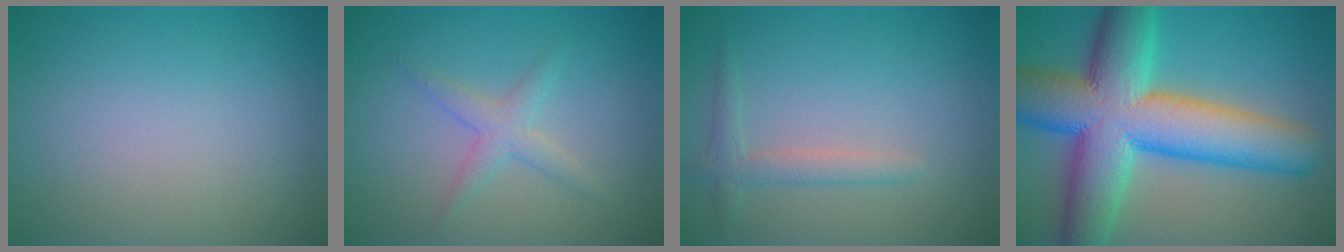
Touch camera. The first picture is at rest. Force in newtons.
{"total": 2.0, "press": 2.0, "slide": 0.0}
{"total": 1.9, "press": 1.9, "slide": 0.0}
{"total": 14.0, "press": 14.0, "slide": 0.4}